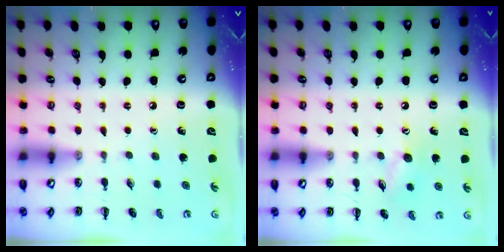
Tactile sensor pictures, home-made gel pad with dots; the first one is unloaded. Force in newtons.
{"total": 7.8, "press": 7.7, "slide": 0.8}